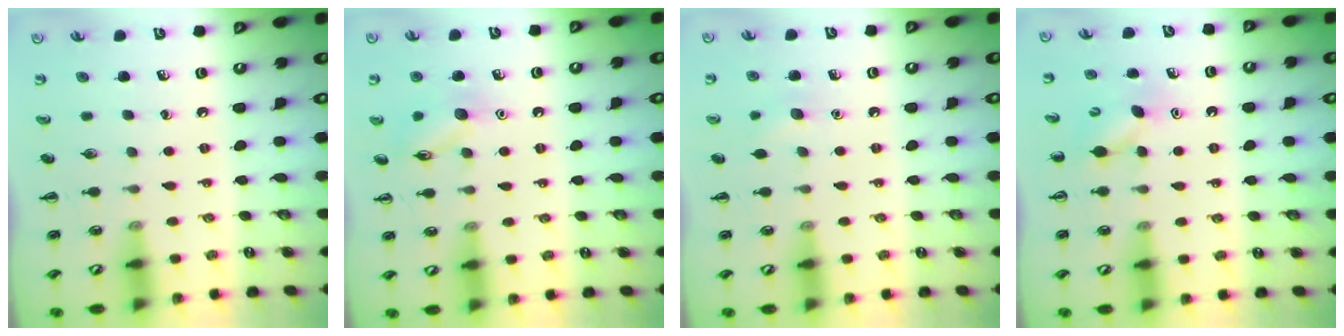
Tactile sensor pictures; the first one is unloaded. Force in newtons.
{"total": 8.6, "press": 8.6, "slide": 0.9}
{"total": 5.7, "press": 5.6, "slide": 1.2}
{"total": 5.9, "press": 5.8, "slide": 1.5}